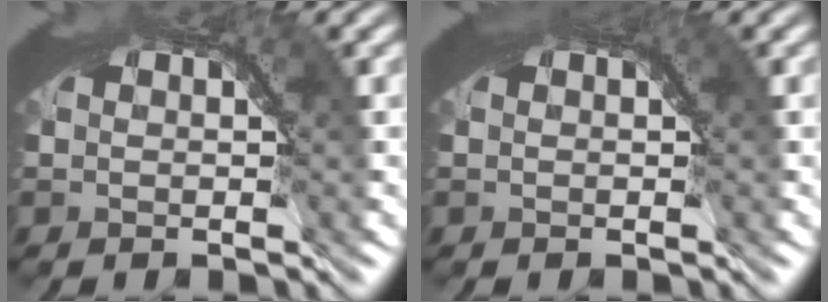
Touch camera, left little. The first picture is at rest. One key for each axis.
{"total": 1.1, "fx": 0.6, "fy": 0.3, "fz": 0.9, "tx": -0.007, "ty": 0.001, "tz": 0.006}